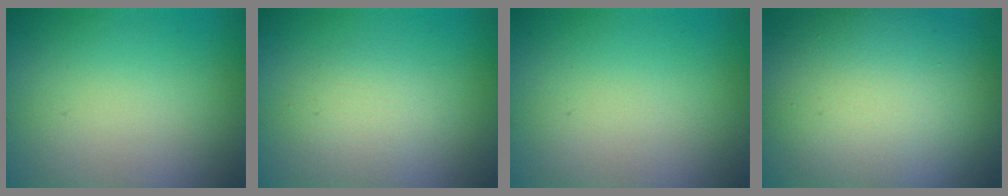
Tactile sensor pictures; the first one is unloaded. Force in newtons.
{"total": 2.3, "press": 2.3, "slide": 0.2}
{"total": 0.0}
{"total": 15.8, "press": 15.8, "slide": 1.3}